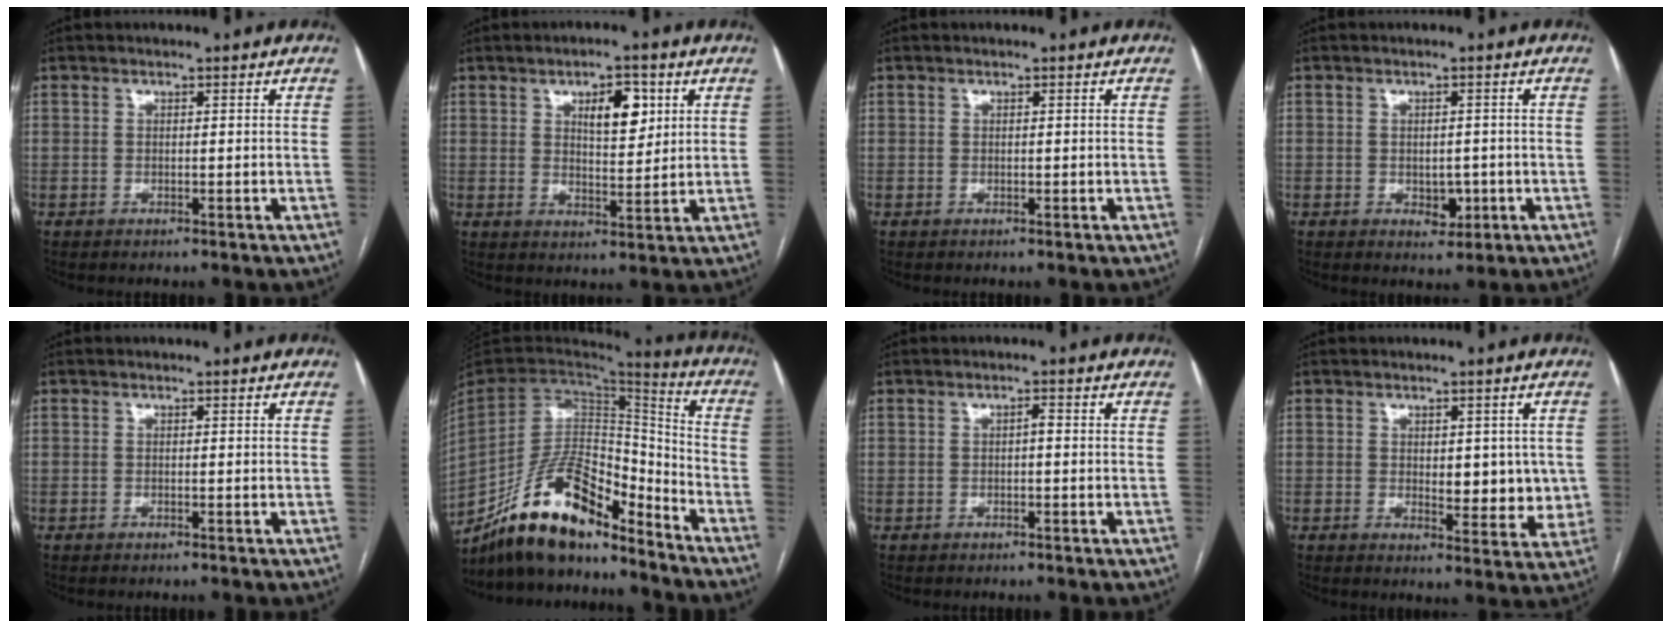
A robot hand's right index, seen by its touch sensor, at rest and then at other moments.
{"total": 6.6, "force": [2.7, 2.6, 5.4], "torque": [-0.090, 0.003, 0.046]}
{"total": 0.0}
{"total": 2.8, "force": [-0.6, 2.0, 2.0], "torque": [-0.019, 0.002, 0.002]}
{"total": 0.0}
{"total": 17.9, "force": [-14.5, 5.6, 8.9], "torque": [-0.171, 0.029, -0.262]}
{"total": 0.9, "force": [-0.1, 0.3, 0.9], "torque": [-0.018, 0.002, -0.002]}
{"total": 6.7, "force": [0.6, 3.6, 5.7], "torque": [-0.052, -0.004, 0.016]}